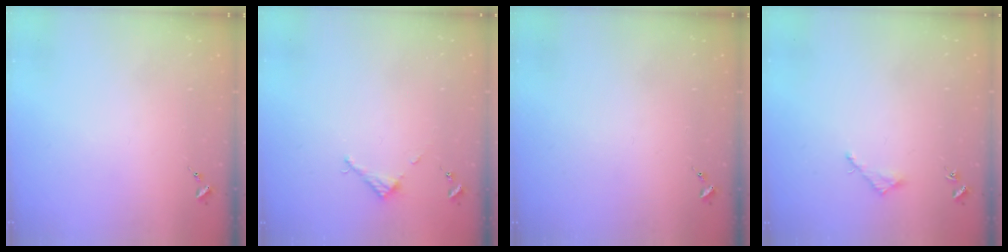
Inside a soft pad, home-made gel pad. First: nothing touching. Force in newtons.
{"total": 2.7, "press": 2.7, "slide": 0.2}
{"total": 0.0}
{"total": 2.0, "press": 2.0, "slide": 0.1}